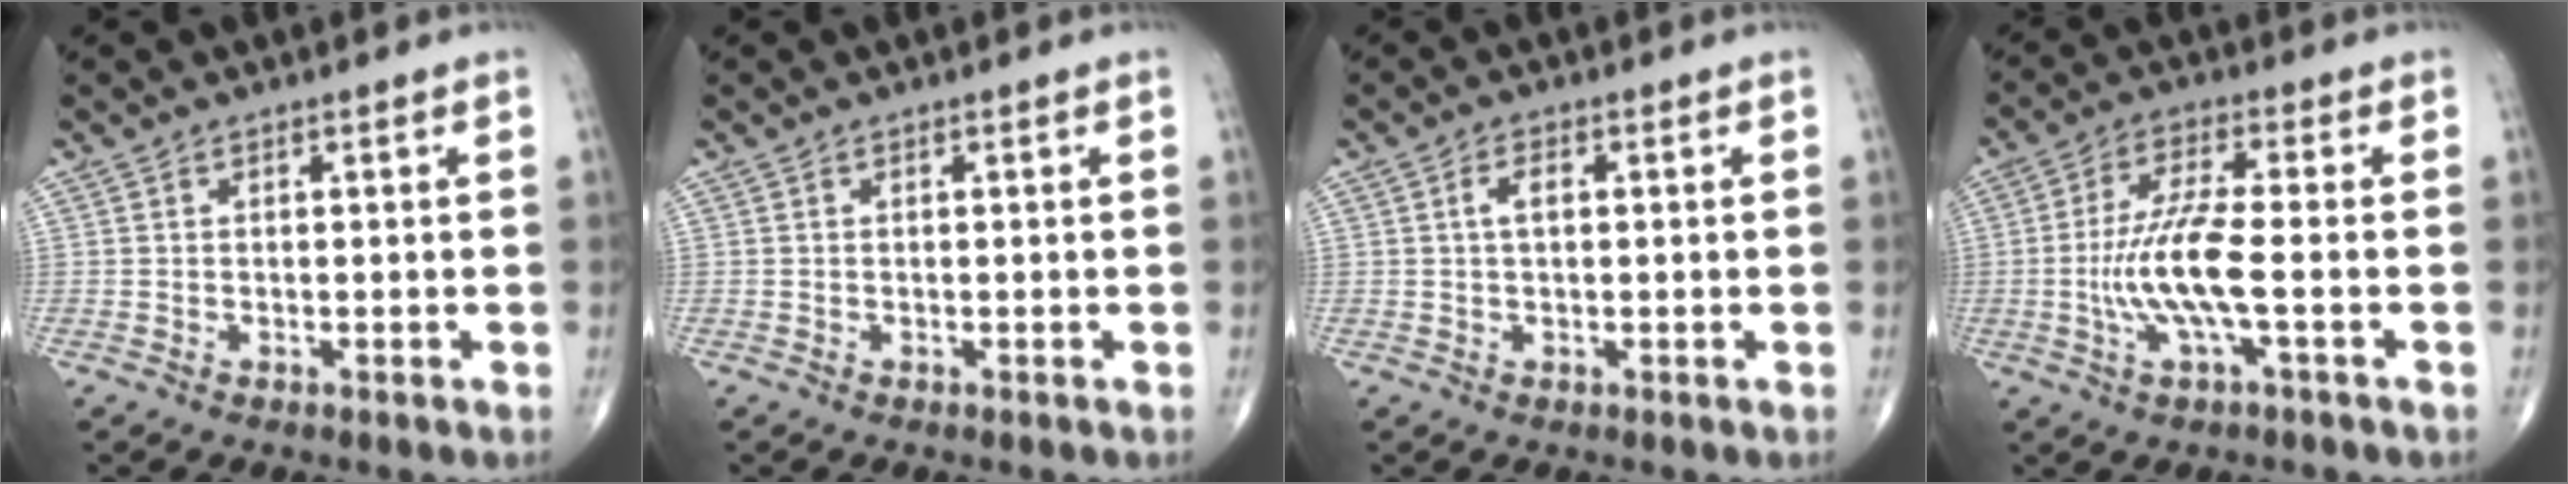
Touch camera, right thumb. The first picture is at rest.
{"total": 0.0}
{"total": 2.7, "force": [0.4, 1.3, 2.3], "torque": [-0.044, 0.007, 0.006]}
{"total": 10.1, "force": [-1.8, 1.7, 9.7], "torque": [-0.217, 0.014, -0.038]}